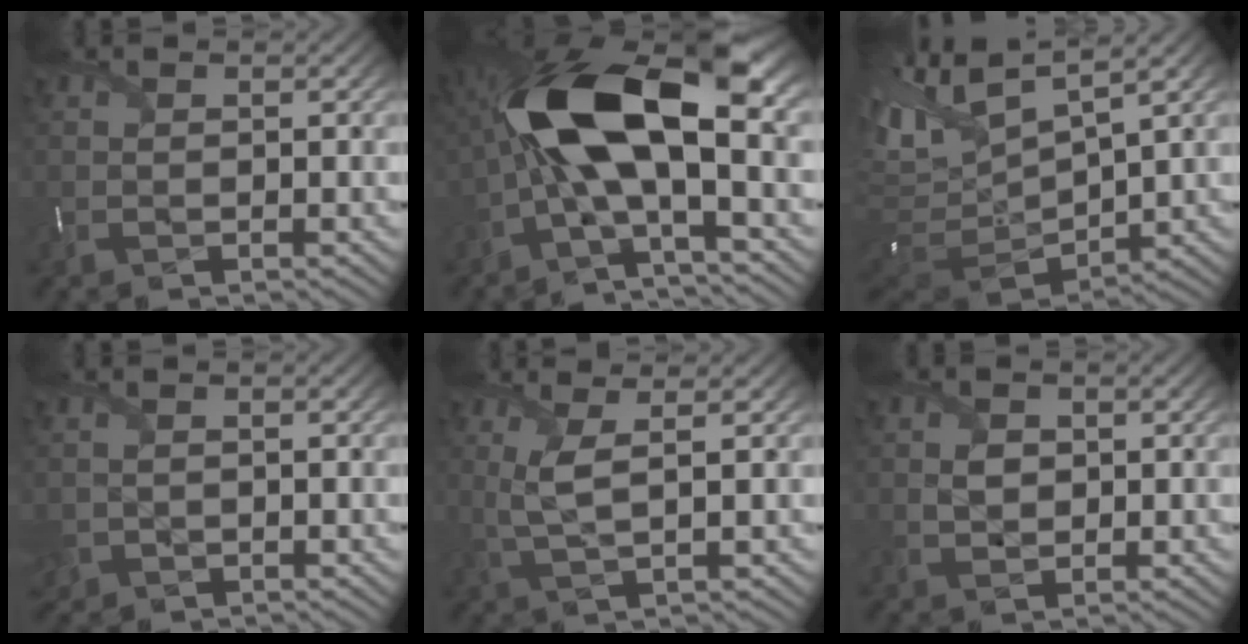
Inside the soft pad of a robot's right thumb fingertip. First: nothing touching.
{"total": 16.5, "force": [0.5, 6.9, 15.0], "torque": [-0.289, 0.017, -0.004]}
{"total": 12.9, "force": [4.7, 5.0, 10.9], "torque": [-0.248, 0.000, 0.106]}
{"total": 1.6, "force": [-0.5, 1.4, 0.5], "torque": [-0.015, -0.008, -0.007]}
{"total": 3.6, "force": [1.1, 0.6, 3.4], "torque": [-0.076, 0.000, 0.028]}
{"total": 2.4, "force": [0.3, 1.9, 1.4], "torque": [-0.034, -0.004, 0.006]}